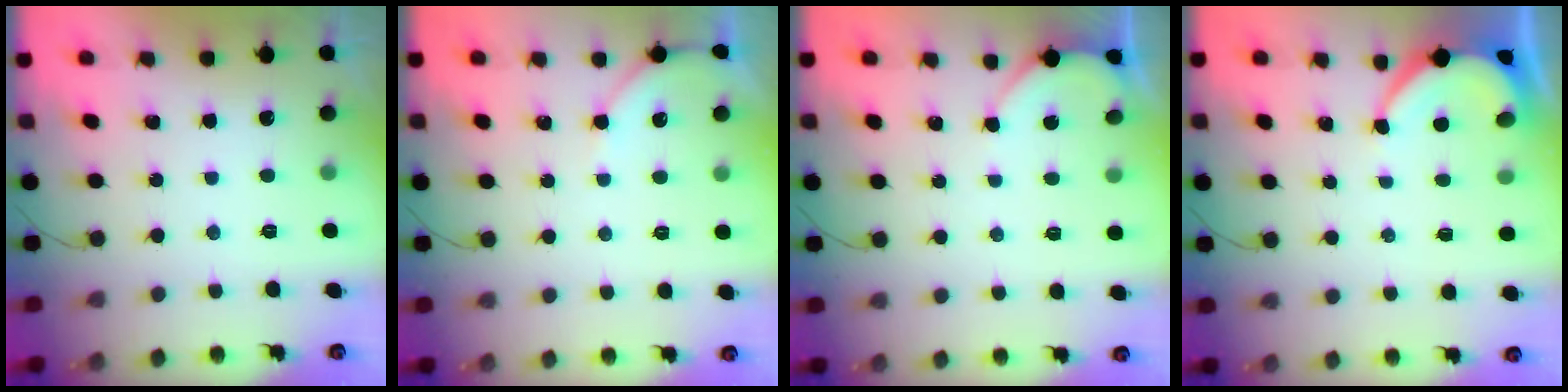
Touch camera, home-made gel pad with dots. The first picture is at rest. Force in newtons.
{"total": 4.7, "press": 4.6, "slide": 0.7}
{"total": 3.3, "press": 3.3, "slide": 0.3}
{"total": 5.0, "press": 4.9, "slide": 0.5}